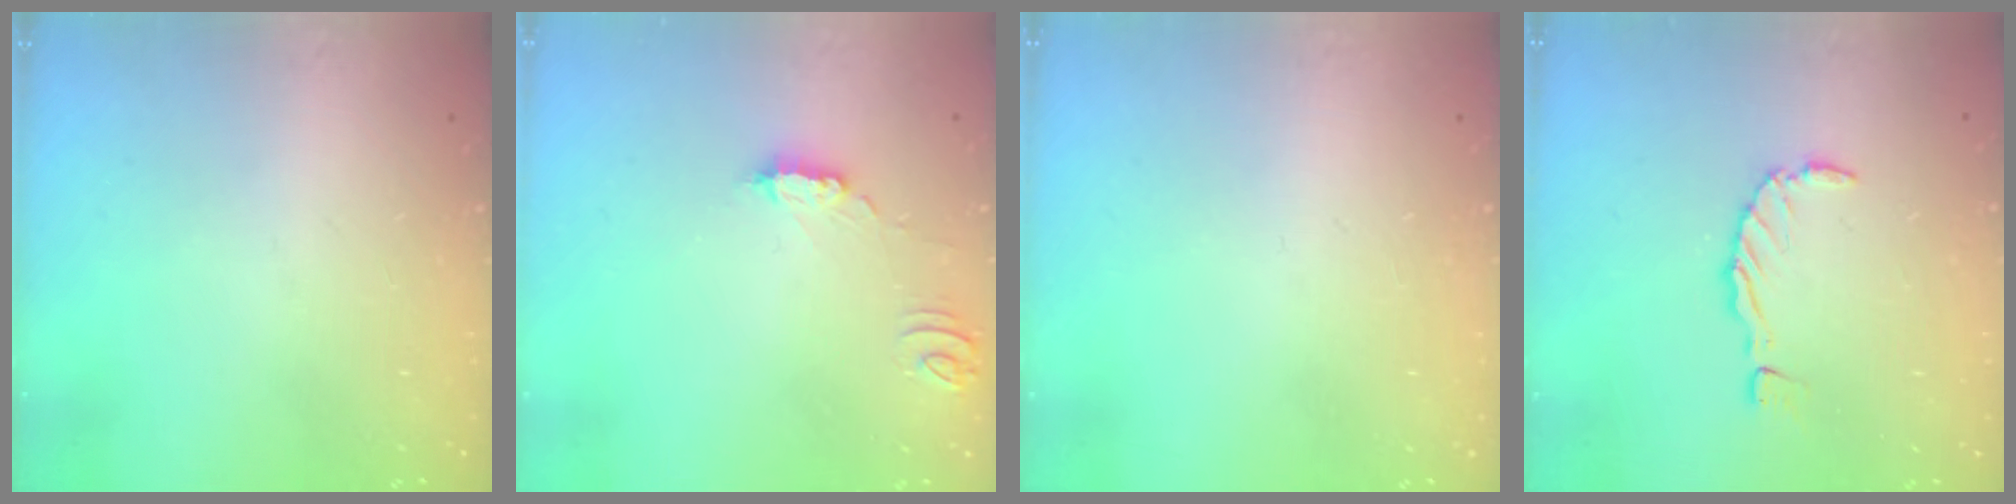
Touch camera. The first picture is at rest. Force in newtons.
{"total": 4.9, "press": 4.8, "slide": 0.5}
{"total": 0.0}
{"total": 0.0}